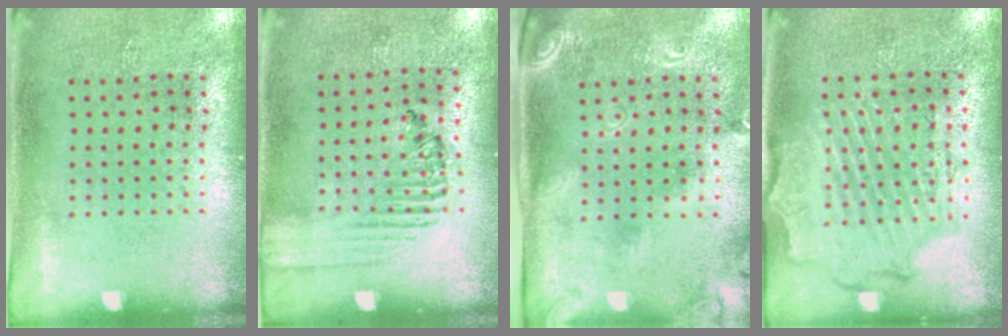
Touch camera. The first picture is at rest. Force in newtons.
{"total": 1.3, "press": 1.0, "slide": 0.8}
{"total": 2.4, "press": 1.8, "slide": 1.6}
{"total": 2.2, "press": 2.1, "slide": 0.5}